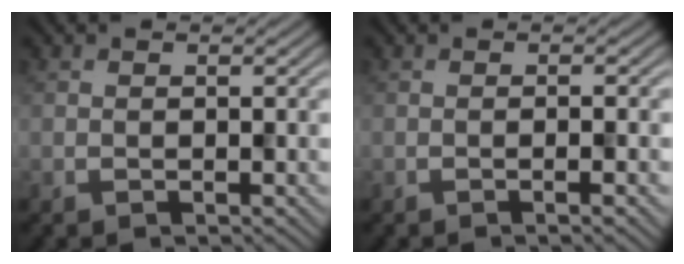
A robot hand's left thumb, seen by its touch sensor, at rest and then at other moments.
{"total": 2.2, "force": [-0.5, 0.1, 2.1], "torque": [-0.024, 0.005, -0.014]}